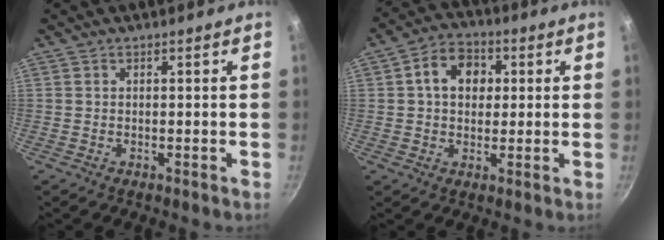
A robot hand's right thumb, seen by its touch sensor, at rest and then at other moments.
{"total": 8.8, "force": [1.8, 6.7, 5.4], "torque": [-0.060, 0.011, 0.016]}